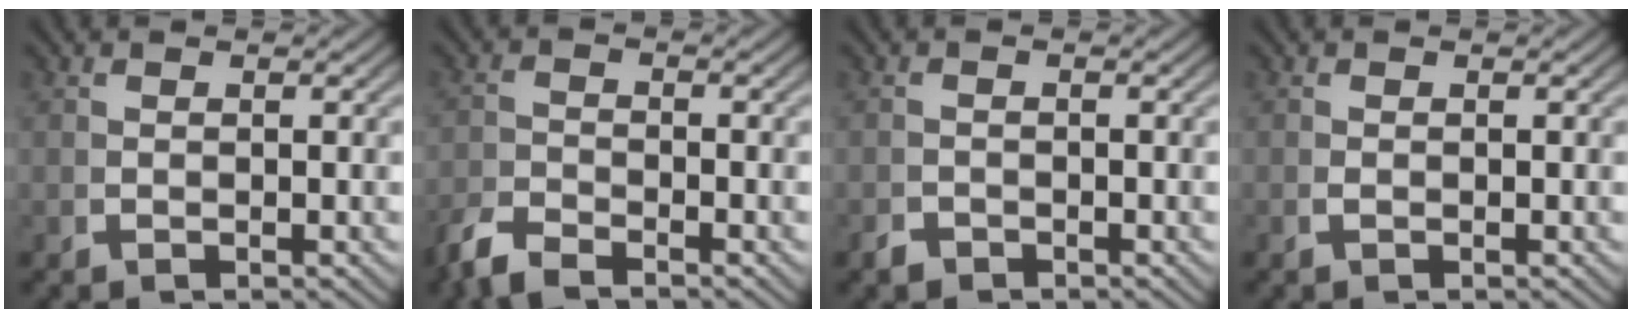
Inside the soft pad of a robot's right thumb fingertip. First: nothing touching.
{"total": 2.4, "force": [-2.3, 0.4, 0.6], "torque": [-0.005, -0.002, -0.048]}
{"total": 1.1, "force": [-1.1, 0.1, -0.2], "torque": [0.011, -0.005, -0.020]}
{"total": 0.0}